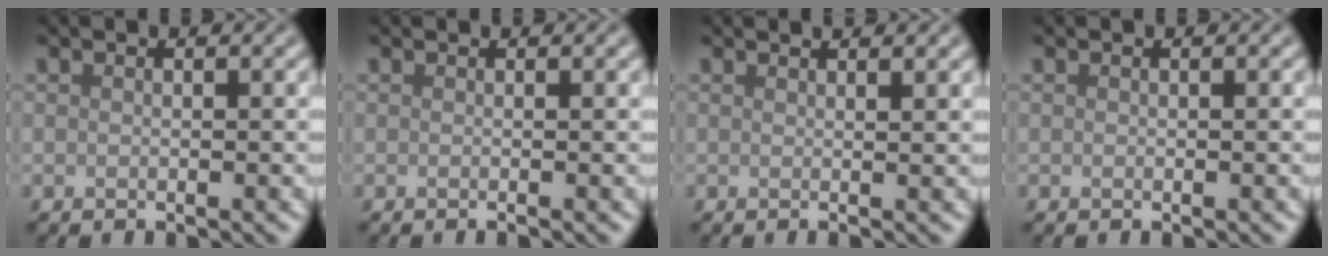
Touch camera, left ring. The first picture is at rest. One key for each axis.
{"total": 1.1, "fx": 0.2, "fy": 0.5, "fz": 0.9, "tx": -0.006, "ty": 0.000, "tz": -0.010}
{"total": 2.7, "fx": 1.7, "fy": 1.0, "fz": 1.9, "tx": -0.011, "ty": 0.009, "tz": -0.008}
{"total": 0.0}